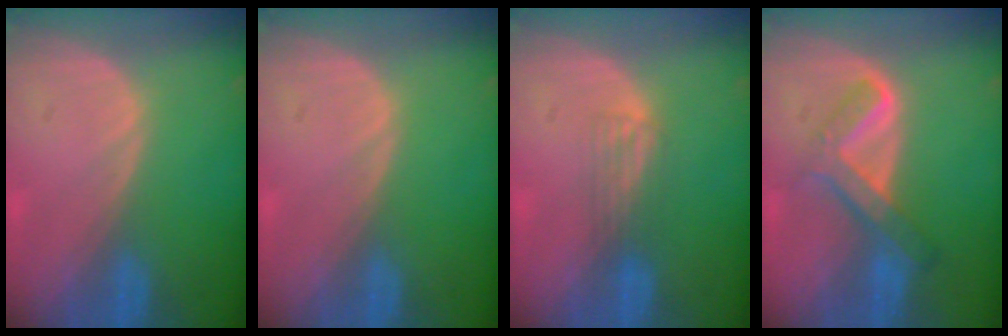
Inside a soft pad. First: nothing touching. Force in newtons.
{"total": 0.0}
{"total": 2.5, "press": 2.2, "slide": 1.3}
{"total": 6.7, "press": 5.7, "slide": 3.5}